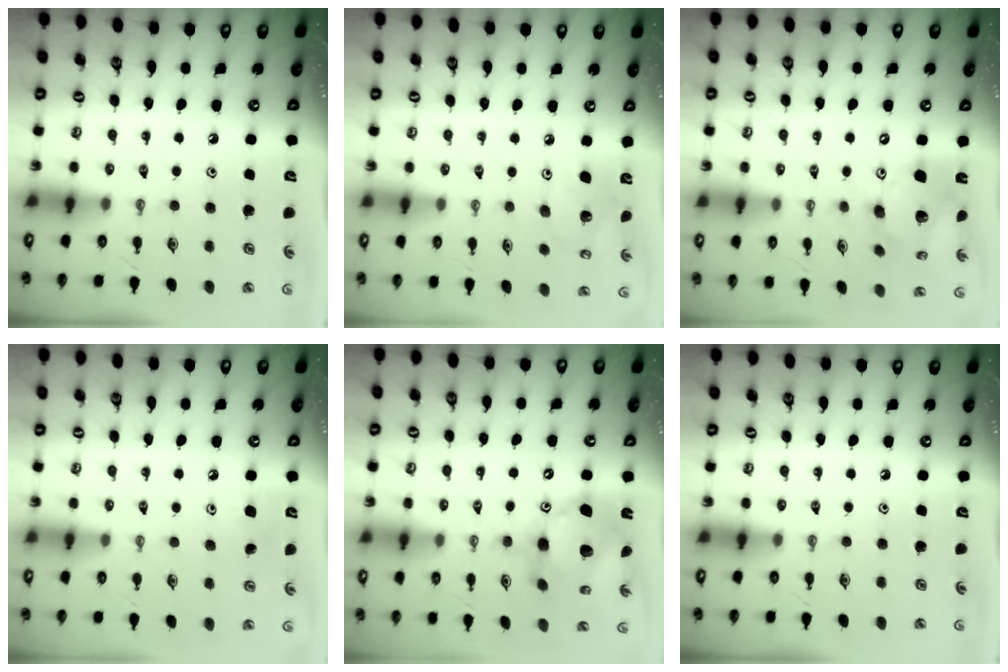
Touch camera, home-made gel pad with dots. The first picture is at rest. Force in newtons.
{"total": 7.5, "press": 7.3, "slide": 1.7}
{"total": 15.6, "press": 15.3, "slide": 2.8}
{"total": 5.5, "press": 5.2, "slide": 1.7}
{"total": 15.2, "press": 15.1, "slide": 1.5}
{"total": 0.0}